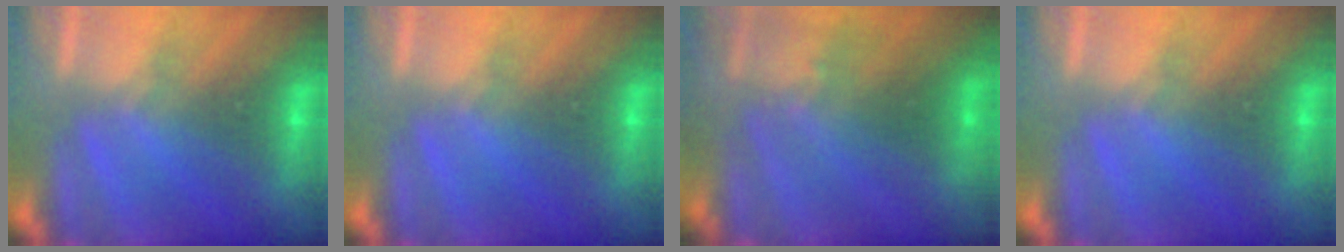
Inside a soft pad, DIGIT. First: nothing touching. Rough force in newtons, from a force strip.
{"total": 0.0}
{"total": 2.9}
{"total": 0.0}